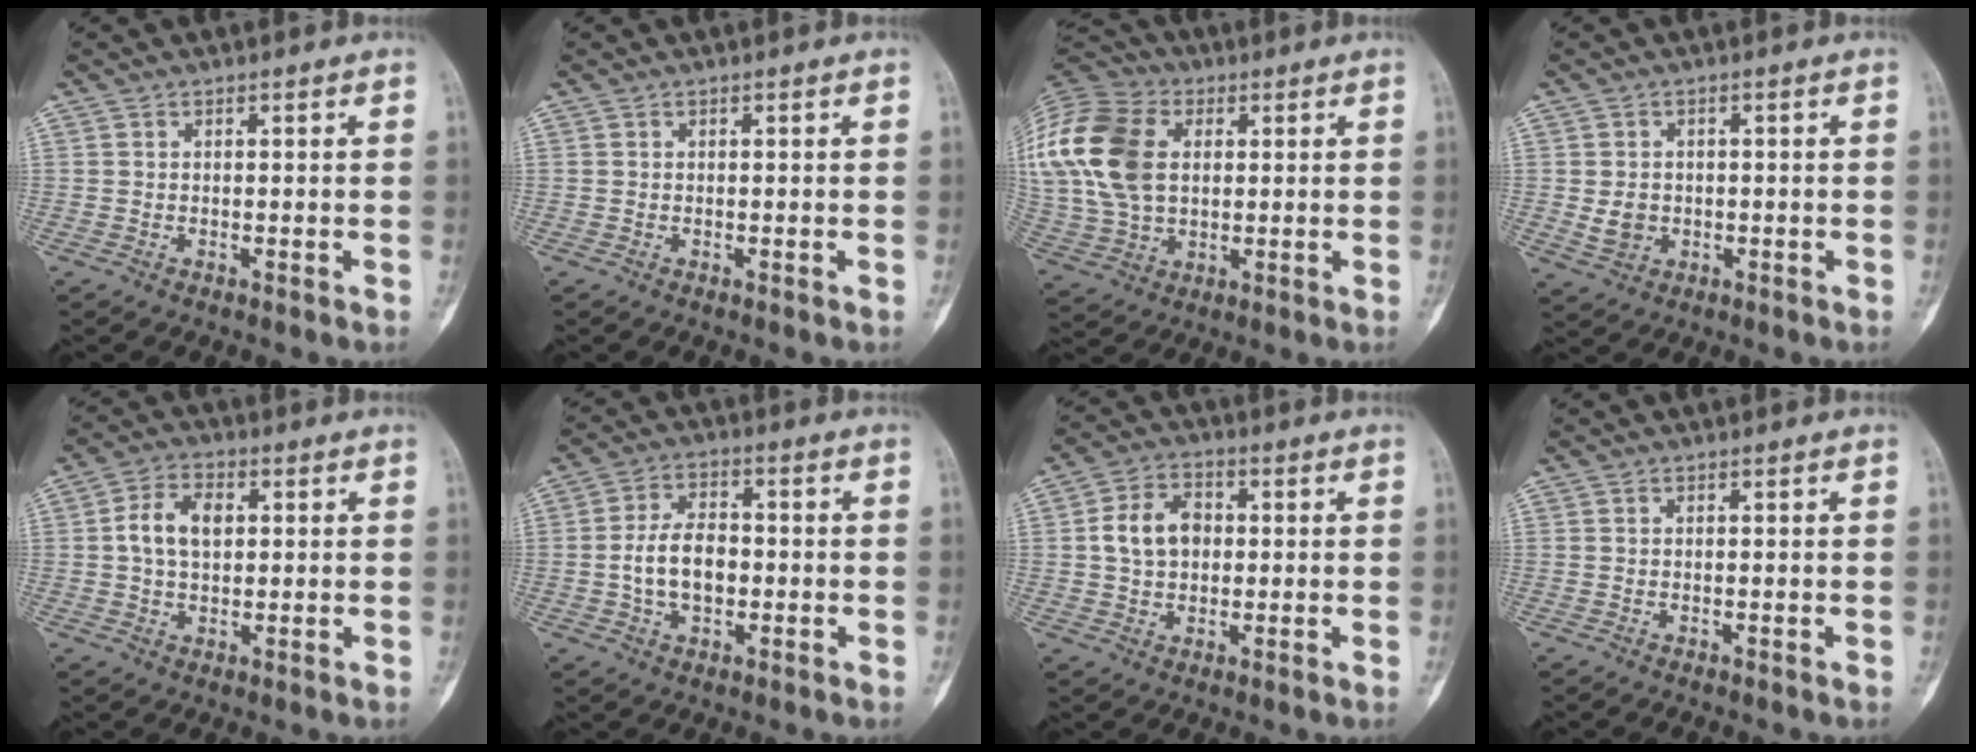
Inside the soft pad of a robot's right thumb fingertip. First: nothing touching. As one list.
[{"total": 0.0}, {"total": 26.2, "force": [5.5, 18.6, 17.6], "torque": [-0.417, 0.038, 0.110]}, {"total": 3.9, "force": [-0.4, 3.4, 2.0], "torque": [-0.020, 0.001, 0.000]}, {"total": 7.3, "force": [1.1, 4.8, 5.4], "torque": [-0.092, 0.011, 0.016]}, {"total": 8.3, "force": [-1.1, 5.2, 6.4], "torque": [-0.100, 0.014, -0.023]}, {"total": 8.3, "force": [0.7, 6.2, 5.6], "torque": [-0.082, 0.014, 0.008]}, {"total": 0.0}]